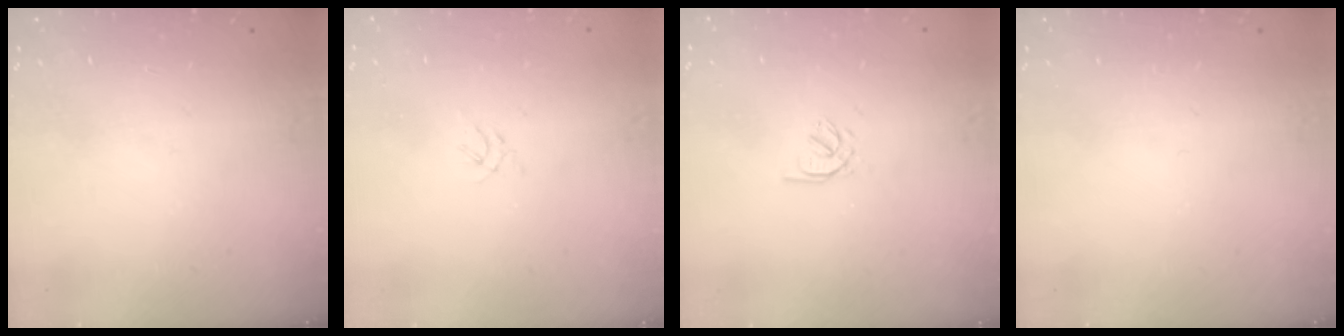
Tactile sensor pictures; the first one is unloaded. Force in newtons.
{"total": 1.2, "press": 1.1, "slide": 0.5}
{"total": 2.1, "press": 2.0, "slide": 0.5}
{"total": 0.0}